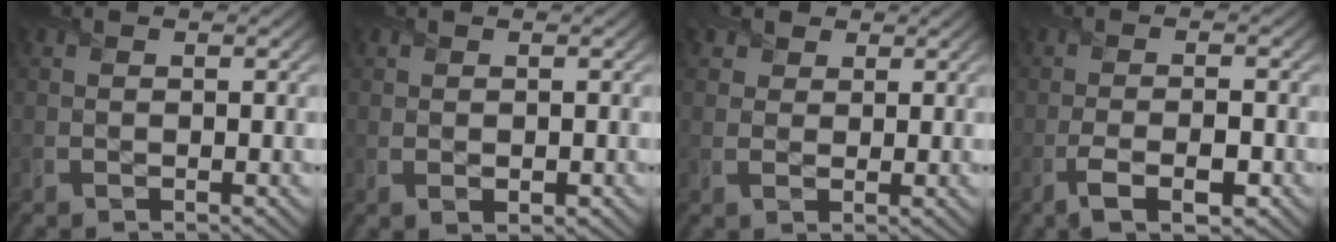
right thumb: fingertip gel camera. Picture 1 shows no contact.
{"total": 1.1, "force": [0.0, 0.7, 0.8], "torque": [-0.017, -0.004, 0.005]}
{"total": 2.9, "force": [1.7, 2.2, 1.0], "torque": [-0.029, -0.001, 0.032]}
{"total": 4.4, "force": [-2.1, 1.1, 3.7], "torque": [-0.076, 0.001, -0.039]}